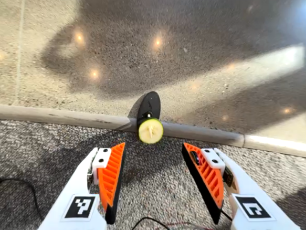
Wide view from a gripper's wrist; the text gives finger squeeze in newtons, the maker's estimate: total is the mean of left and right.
{"total": 0.0}